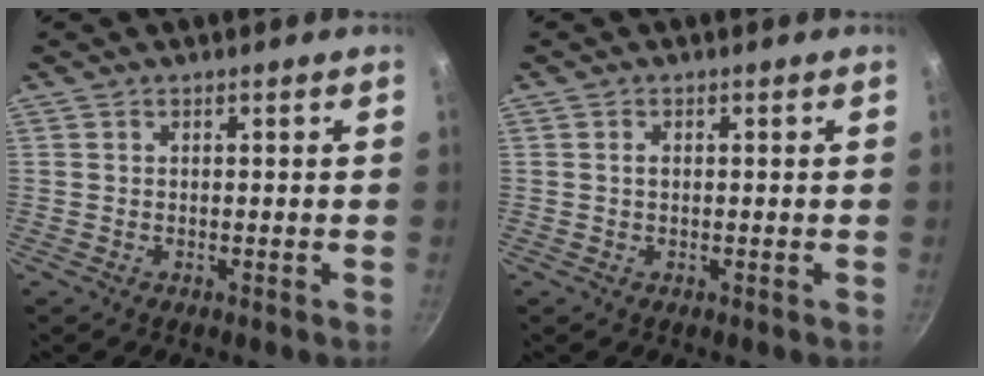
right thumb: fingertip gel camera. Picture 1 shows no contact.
{"total": 1.0, "force": [0.2, 0.5, 0.8], "torque": [-0.016, 0.000, 0.004]}